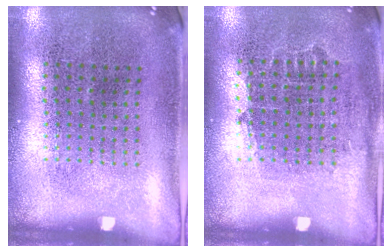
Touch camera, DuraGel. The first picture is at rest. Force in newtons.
{"total": 0.8, "press": 0.7, "slide": 0.3}